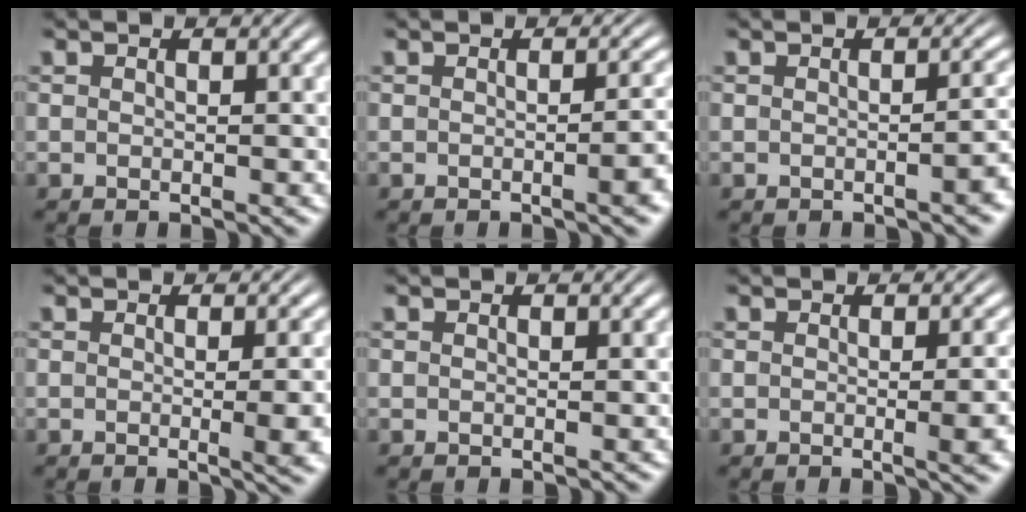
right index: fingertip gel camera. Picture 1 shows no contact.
{"total": 2.1, "force": [-0.9, 0.0, 1.9], "torque": [-0.023, 0.011, -0.018]}
{"total": 1.9, "force": [-1.0, 0.2, 1.6], "torque": [-0.020, 0.012, -0.019]}
{"total": 2.8, "force": [-0.5, 0.0, 2.8], "torque": [-0.028, 0.006, -0.013]}
{"total": 0.0}
{"total": 2.6, "force": [-0.6, 0.1, 2.5], "torque": [-0.025, 0.007, -0.014]}